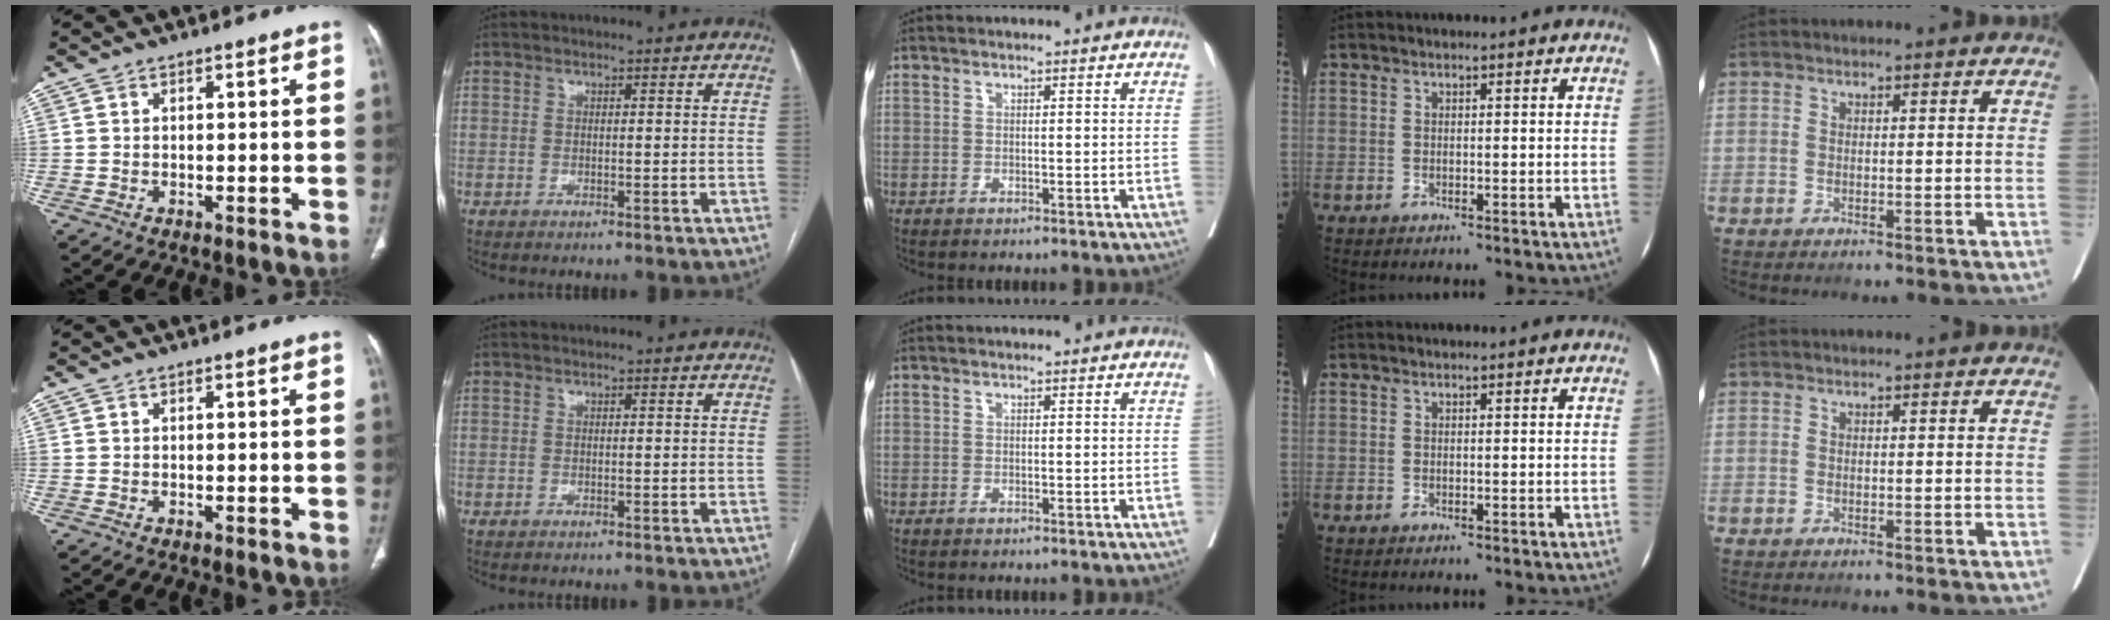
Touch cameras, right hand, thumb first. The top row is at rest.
{}